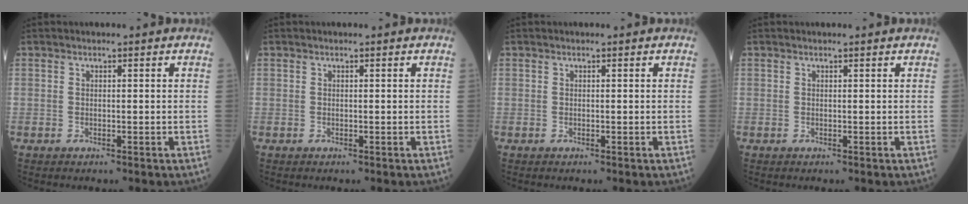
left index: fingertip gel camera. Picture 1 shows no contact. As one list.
[{"total": 0.0}, {"total": 0.0}, {"total": 0.0}]